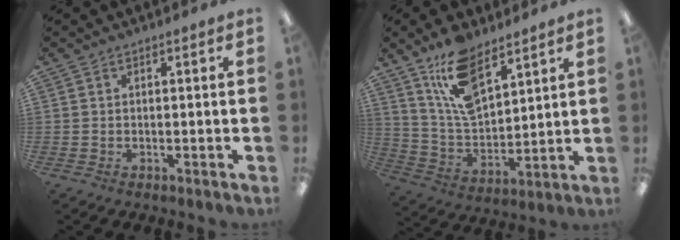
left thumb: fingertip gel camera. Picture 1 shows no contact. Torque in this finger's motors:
{"motor_torque": [0.37, 0.35, 1.10, -0.76, 0.10]}